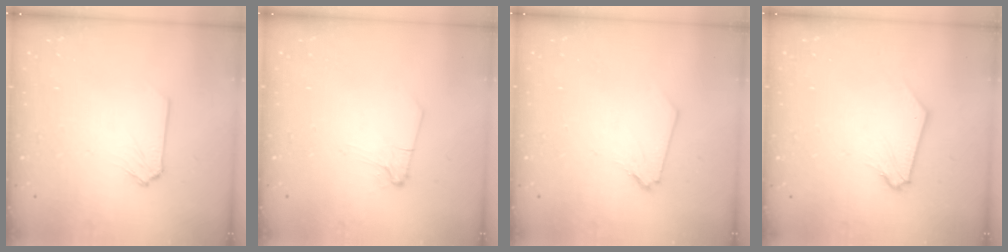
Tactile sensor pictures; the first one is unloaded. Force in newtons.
{"total": 2.5, "press": 2.5, "slide": 0.5}
{"total": 0.0}
{"total": 0.6, "press": 0.6, "slide": 0.2}